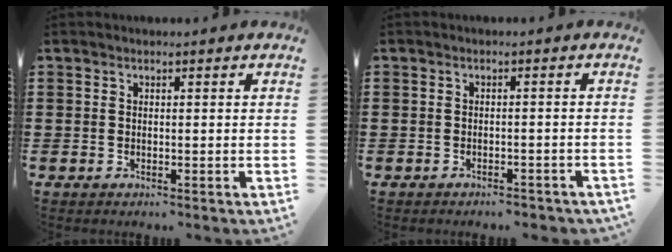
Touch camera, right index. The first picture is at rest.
{"total": 1.4, "force": [-1.4, 0.3, 0.2], "torque": [-0.009, -0.002, -0.029]}